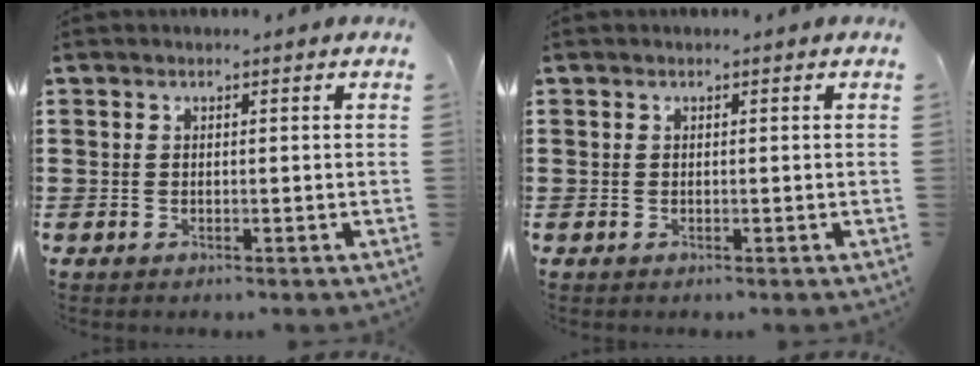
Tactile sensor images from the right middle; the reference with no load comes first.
{"total": 0.0}